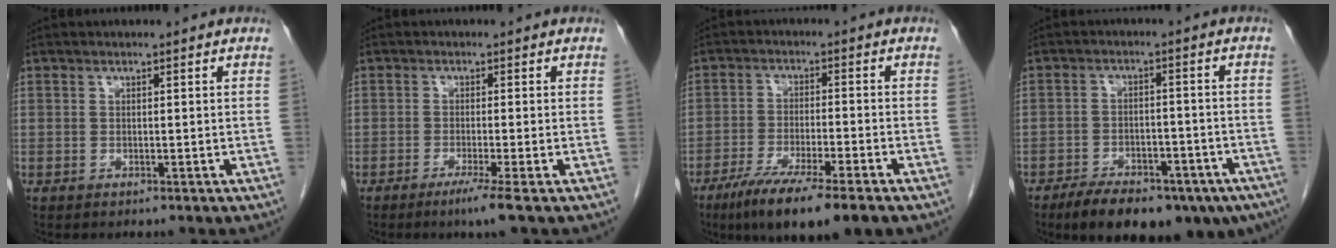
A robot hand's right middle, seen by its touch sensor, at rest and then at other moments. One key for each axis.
{"total": 3.4, "fx": -2.1, "fy": -0.9, "fz": 2.5, "tx": -0.044, "ty": -0.012, "tz": -0.041}
{"total": 11.3, "fx": -7.6, "fy": 0.4, "fz": 8.4, "tx": -0.139, "ty": -0.029, "tz": -0.125}
{"total": 16.2, "fx": -11.3, "fy": 7.0, "fz": 9.2, "tx": -0.115, "ty": 0.005, "tz": -0.159}